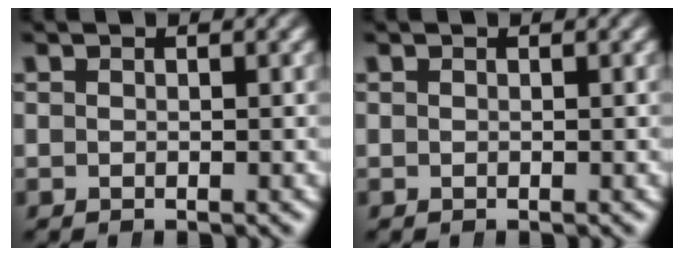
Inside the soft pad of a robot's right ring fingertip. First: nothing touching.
{"total": 0.0}